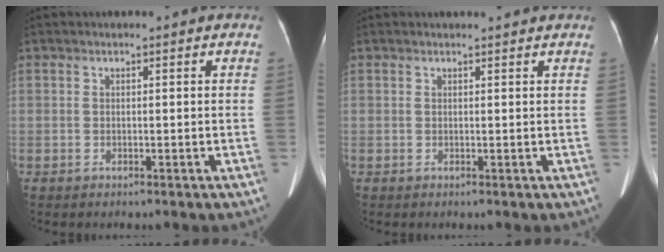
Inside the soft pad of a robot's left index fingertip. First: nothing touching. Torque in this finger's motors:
{"motor_torque": [0.30, -0.52, 0.00, 0.01]}